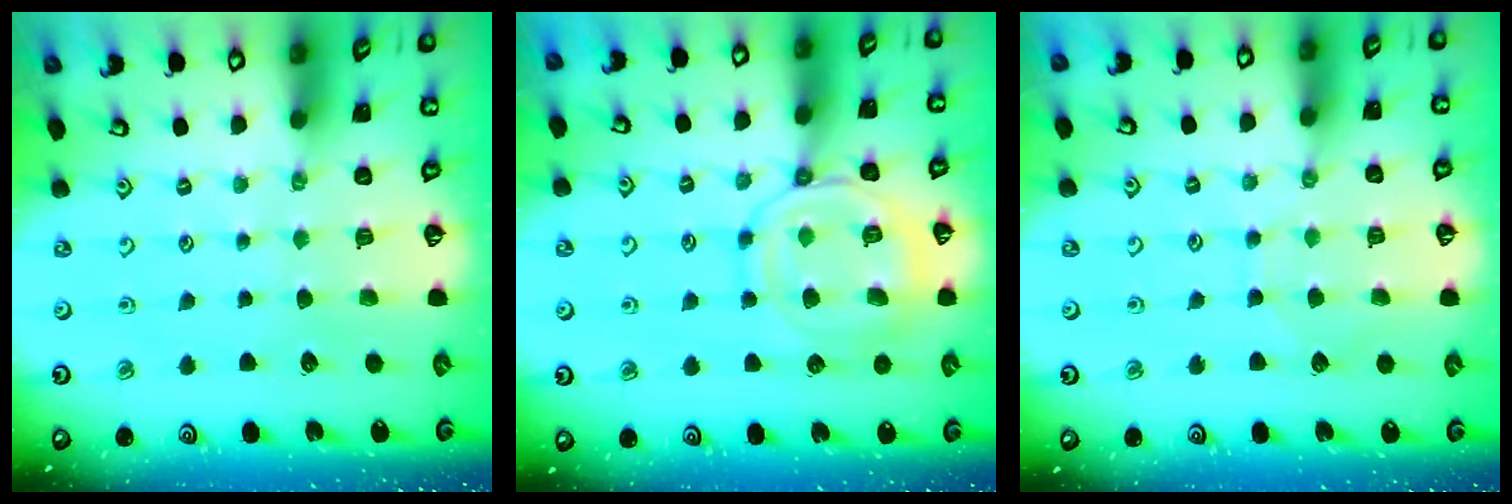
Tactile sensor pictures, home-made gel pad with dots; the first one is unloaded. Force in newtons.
{"total": 13.7, "press": 13.7, "slide": 1.3}
{"total": 5.0, "press": 5.0, "slide": 0.5}